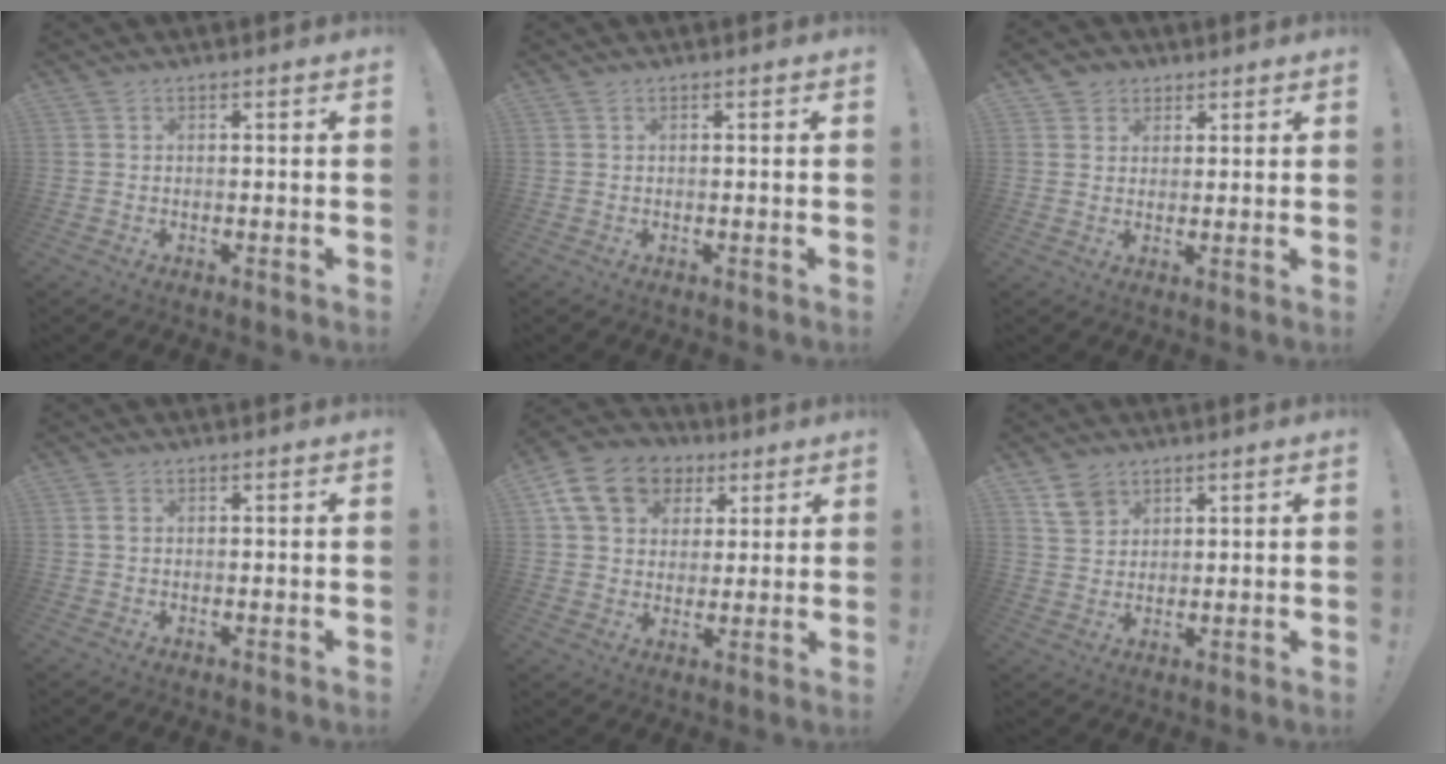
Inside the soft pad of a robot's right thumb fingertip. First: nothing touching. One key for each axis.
{"total": 0.0}
{"total": 3.9, "fx": 1.9, "fy": 3.4, "fz": 0.2, "tx": -0.006, "ty": -0.005, "tz": 0.038}
{"total": 1.2, "fx": 0.3, "fy": 0.7, "fz": 0.9, "tx": -0.014, "ty": 0.001, "tz": 0.004}
{"total": 15.3, "fx": 6.4, "fy": 11.8, "fz": 7.2, "tx": -0.104, "ty": -0.019, "tz": 0.125}
{"total": 6.1, "fx": 4.2, "fy": 4.1, "fz": 1.8, "tx": -0.018, "ty": -0.021, "tz": 0.080}